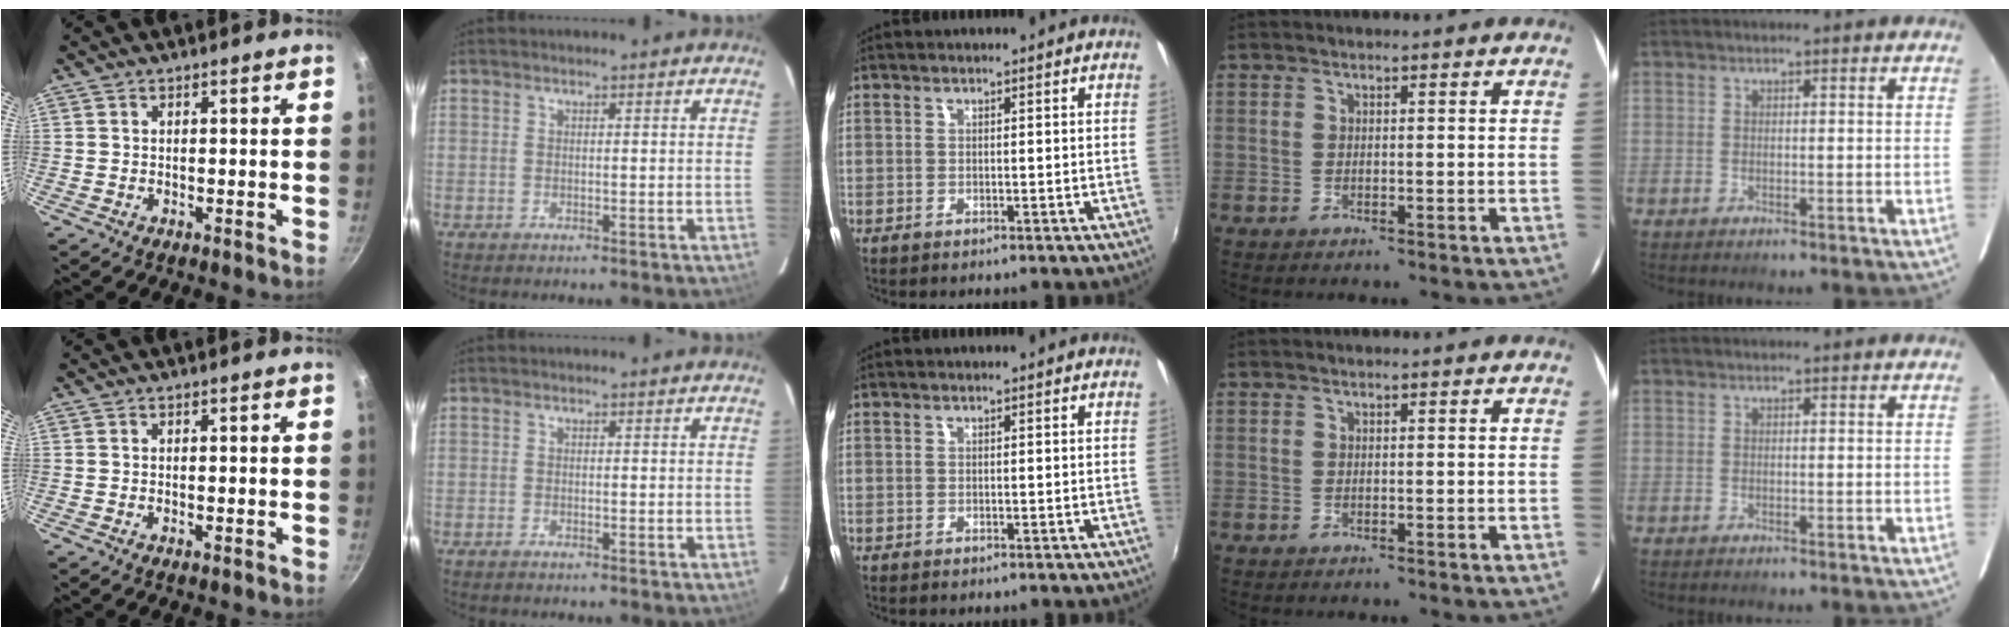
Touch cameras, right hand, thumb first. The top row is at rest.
{"thumb": {"total": 0.6, "force": [-0.1, 0.2, 0.6], "torque": [-0.009, -0.001, -0.002]}, "index": {"total": 0.7, "force": [-0.6, 0.1, 0.2], "torque": [-0.004, -0.003, -0.014]}}